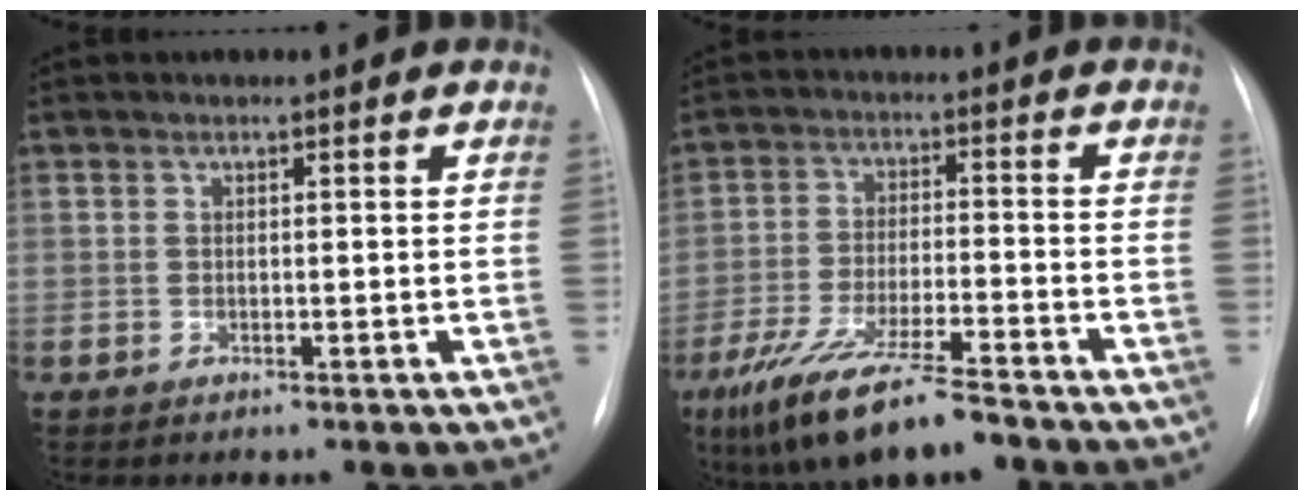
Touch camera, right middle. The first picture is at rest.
{"total": 12.8, "force": [-9.4, 1.8, 8.6], "torque": [-0.168, -0.035, -0.162]}